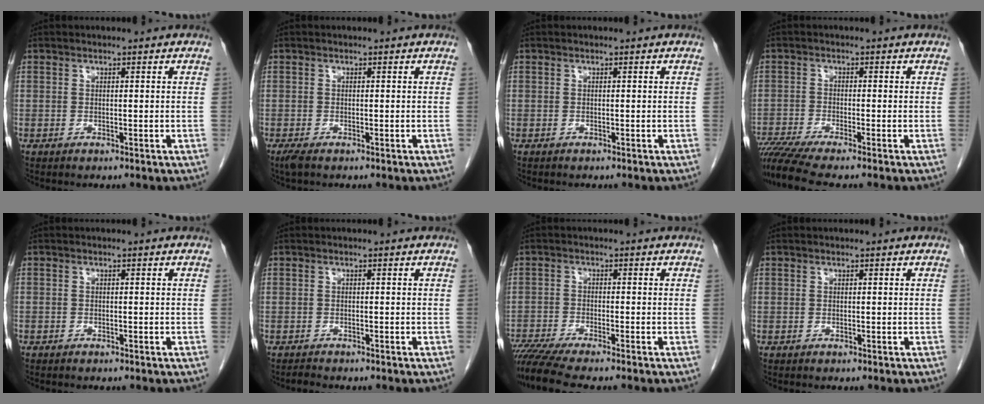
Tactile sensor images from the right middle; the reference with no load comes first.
{"total": 1.6, "force": [-1.1, 0.4, 1.1], "torque": [-0.026, -0.006, -0.020]}
{"total": 0.0}
{"total": 7.7, "force": [-6.5, -0.7, 4.0], "torque": [-0.070, -0.020, -0.112]}
{"total": 0.5, "force": [-0.4, 0.3, 0.1], "torque": [-0.008, 0.002, -0.009]}
{"total": 1.1, "force": [-1.1, 0.1, 0.2], "torque": [-0.015, -0.007, -0.017]}
{"total": 8.3, "force": [-7.1, -0.2, 4.3], "torque": [-0.071, -0.020, -0.120]}
{"total": 0.0}